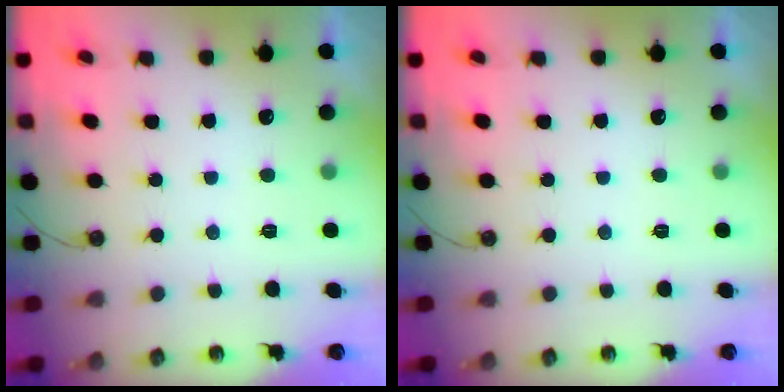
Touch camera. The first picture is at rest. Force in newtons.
{"total": 0.0}